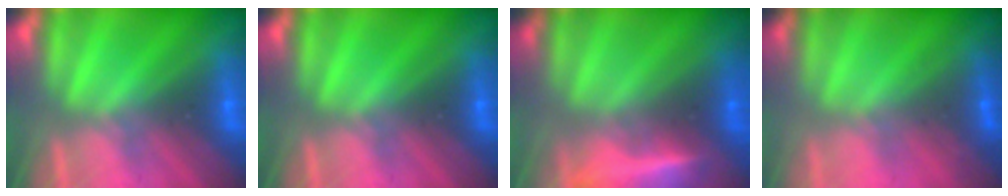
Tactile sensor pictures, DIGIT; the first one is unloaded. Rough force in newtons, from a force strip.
{"total": 0.0}
{"total": 7.9}
{"total": 1.8}